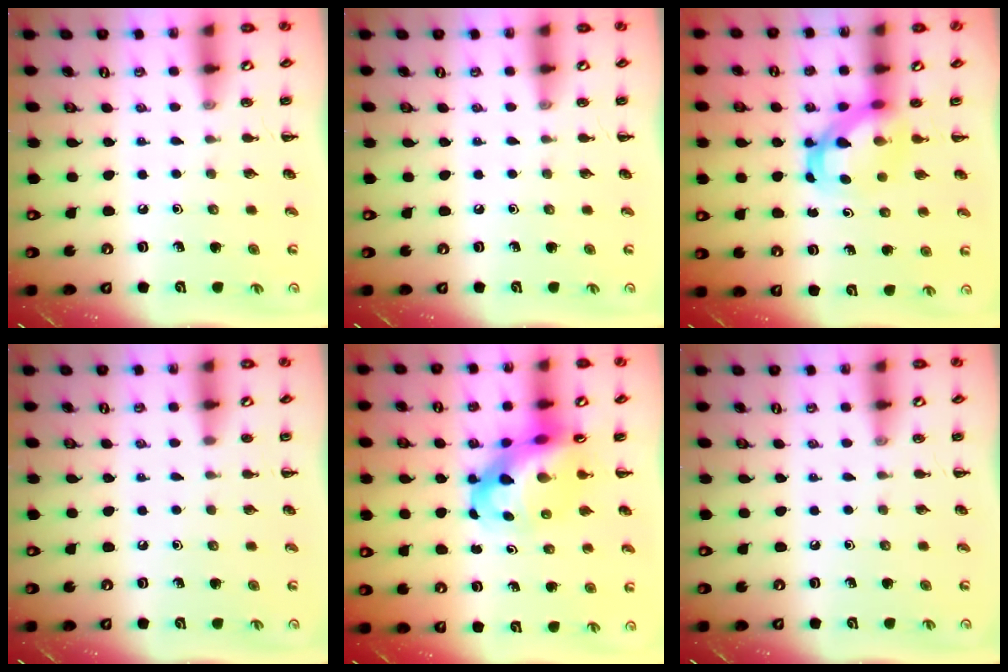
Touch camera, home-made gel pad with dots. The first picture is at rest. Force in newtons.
{"total": 0.0}
{"total": 5.2, "press": 5.0, "slide": 1.3}
{"total": 0.7, "press": 0.7, "slide": 0.0}
{"total": 9.7, "press": 9.3, "slide": 2.8}
{"total": 0.0}